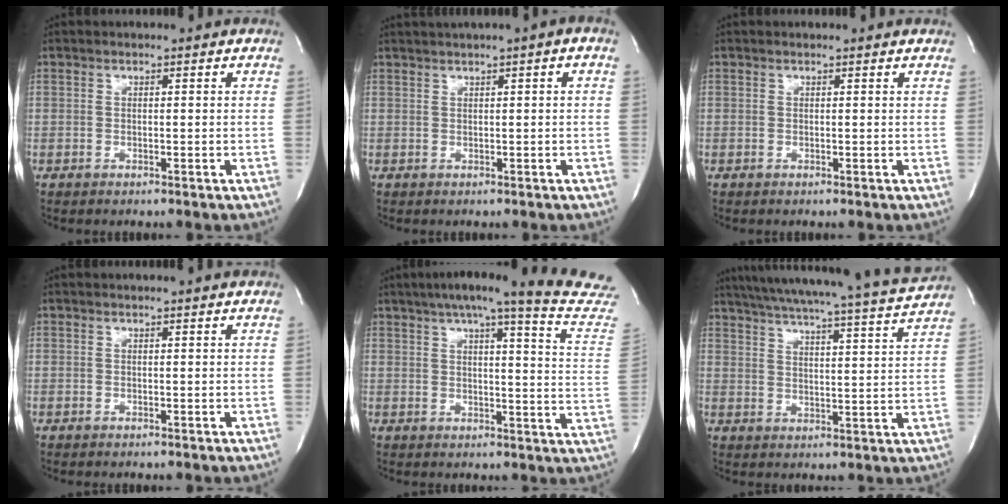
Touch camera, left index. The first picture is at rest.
{"total": 2.5, "force": [0.8, -0.2, 2.3], "torque": [-0.045, 0.006, 0.016]}
{"total": 0.8, "force": [0.8, 0.2, 0.1], "torque": [-0.013, 0.005, 0.001]}
{"total": 1.3, "force": [1.2, -0.4, 0.4], "torque": [-0.009, -0.001, 0.010]}
{"total": 22.1, "force": [19.4, -0.6, 10.6], "torque": [-0.144, -0.066, 0.220]}
{"total": 21.3, "force": [19.5, -0.8, 8.7], "torque": [-0.143, -0.037, 0.257]}